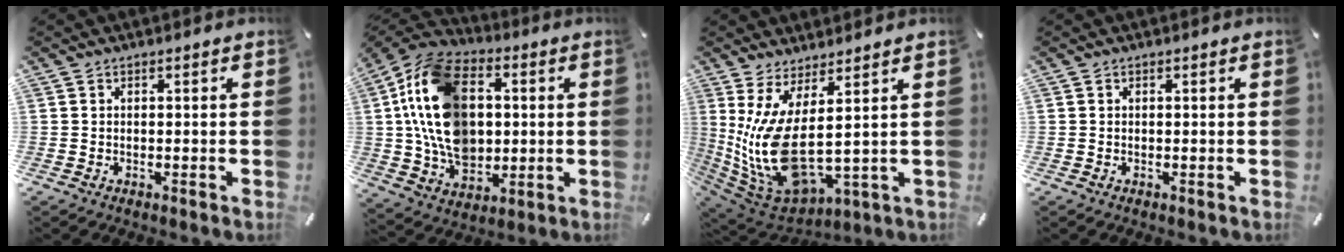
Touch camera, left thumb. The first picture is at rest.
{"total": 20.2, "force": [1.6, 14.8, 13.6], "torque": [-0.295, 0.003, 0.033]}
{"total": 14.0, "force": [2.0, 5.4, 12.7], "torque": [-0.293, -0.043, 0.040]}
{"total": 0.0}